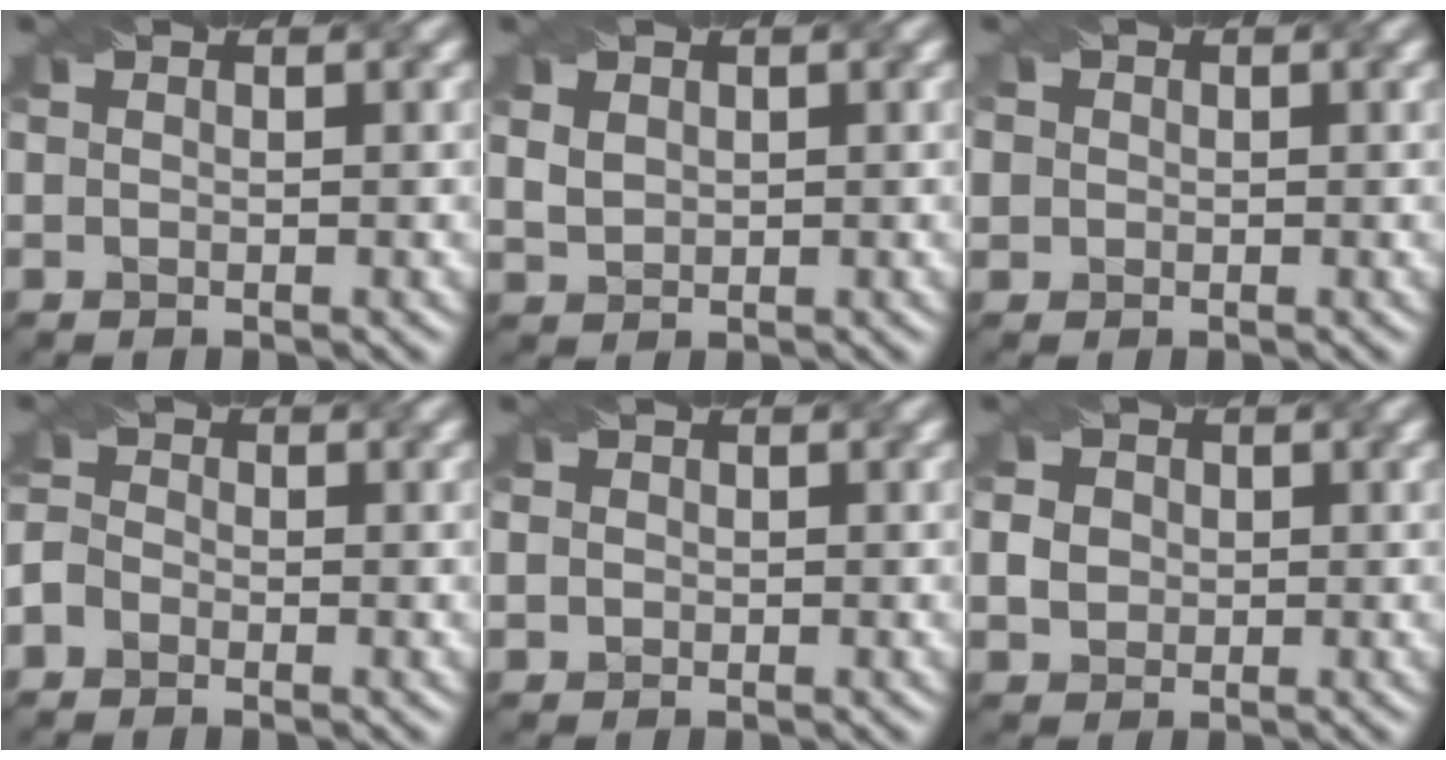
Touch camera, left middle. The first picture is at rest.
{"total": 1.9, "force": [1.0, 1.4, 0.9], "torque": [-0.029, 0.007, 0.027]}
{"total": 3.3, "force": [1.2, 2.8, 1.2], "torque": [-0.030, 0.021, 0.009]}
{"total": 1.8, "force": [-1.3, 1.2, 0.6], "torque": [-0.013, 0.010, -0.022]}
{"total": 2.4, "force": [0.9, 2.0, 1.0], "torque": [-0.010, 0.019, 0.001]}
{"total": 3.2, "force": [0.6, 2.8, 1.3], "torque": [-0.023, 0.018, 0.008]}